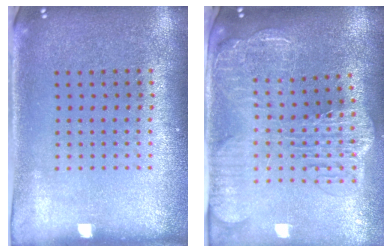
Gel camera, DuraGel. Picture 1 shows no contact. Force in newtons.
{"total": 3.1, "press": 2.6, "slide": 1.8}